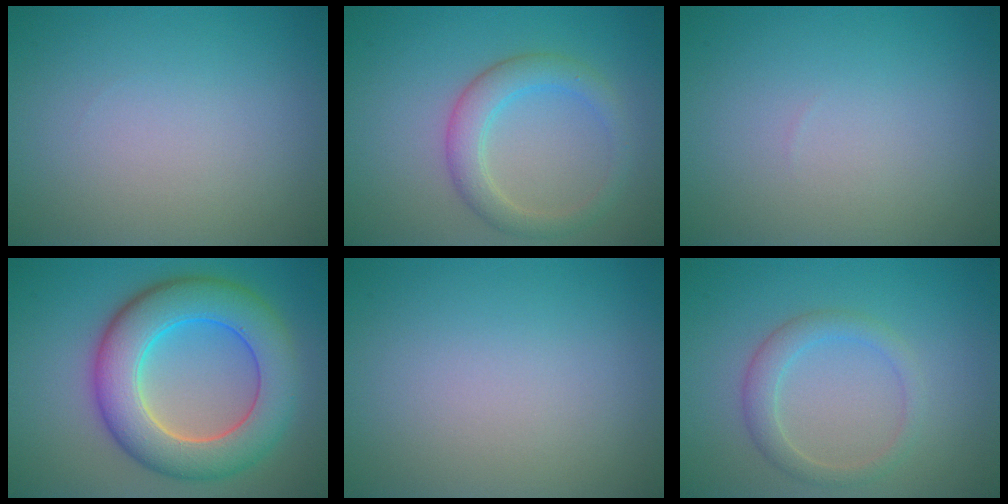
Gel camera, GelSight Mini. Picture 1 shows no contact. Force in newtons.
{"total": 3.4, "press": 3.4, "slide": 0.1}
{"total": 0.0}
{"total": 9.3, "press": 9.3, "slide": 0.5}
{"total": 0.0}
{"total": 2.4, "press": 2.4, "slide": 0.0}